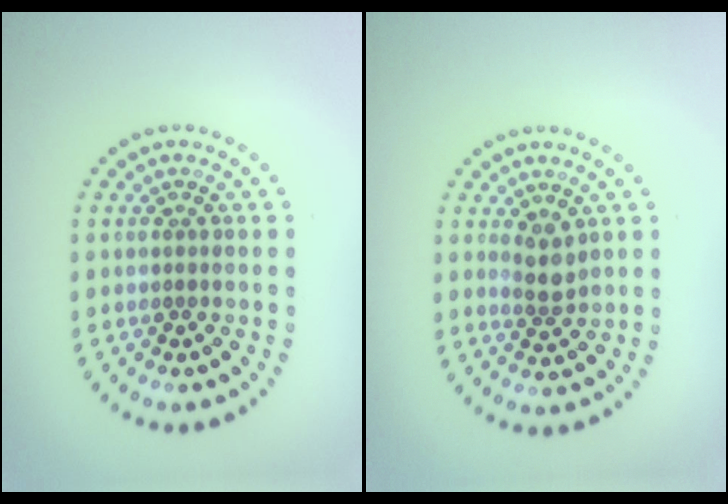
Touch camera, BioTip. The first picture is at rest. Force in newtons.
{"total": 2.0, "press": 1.7, "slide": 1.0}